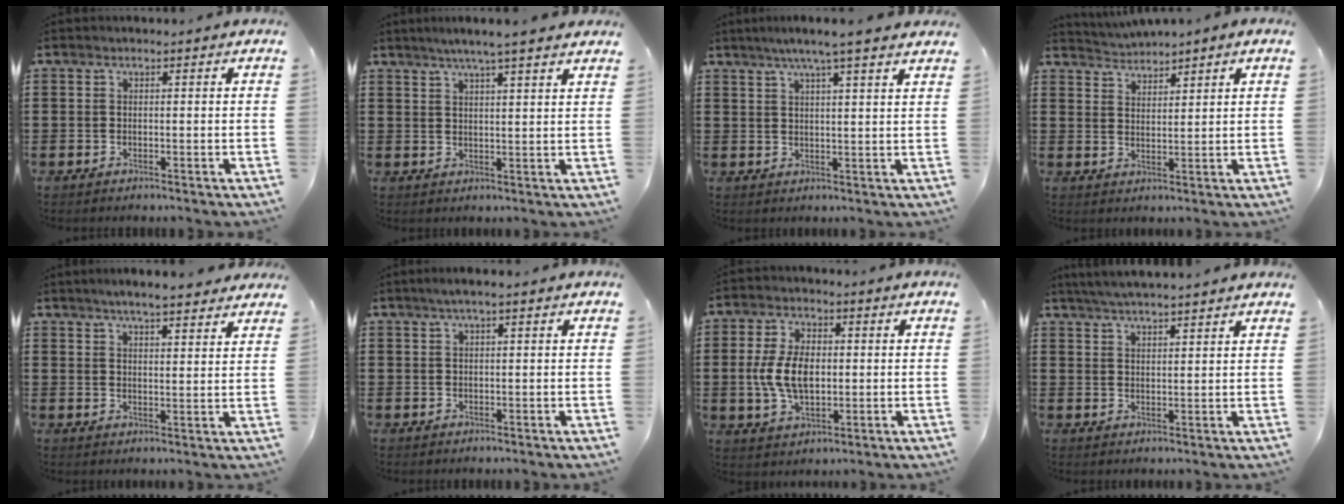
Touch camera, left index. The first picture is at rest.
{"total": 4.2, "force": [3.5, -0.5, 2.3], "torque": [-0.054, -0.006, 0.062]}
{"total": 5.1, "force": [3.9, -0.5, 3.1], "torque": [-0.071, -0.005, 0.067]}
{"total": 2.3, "force": [2.3, -0.1, -0.4], "torque": [-0.001, -0.008, 0.042]}
{"total": 4.5, "force": [4.2, 0.2, 1.7], "torque": [-0.045, -0.008, 0.076]}
{"total": 1.7, "force": [0.7, 0.1, 1.6], "torque": [-0.030, 0.002, 0.013]}
{"total": 7.7, "force": [0.0, 4.5, 6.2], "torque": [-0.148, 0.005, -0.007]}
{"total": 3.6, "force": [3.4, -0.5, 1.1], "torque": [-0.031, -0.008, 0.062]}